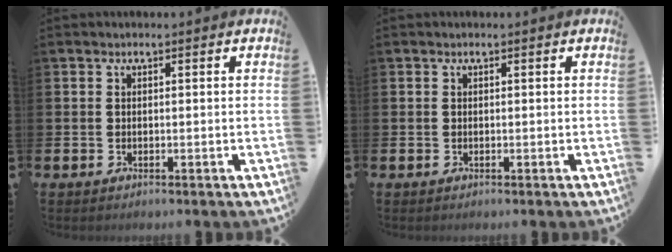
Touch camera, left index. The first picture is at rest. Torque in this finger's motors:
{"motor_torque": [-0.03, 0.01, 0.00, 0.01]}